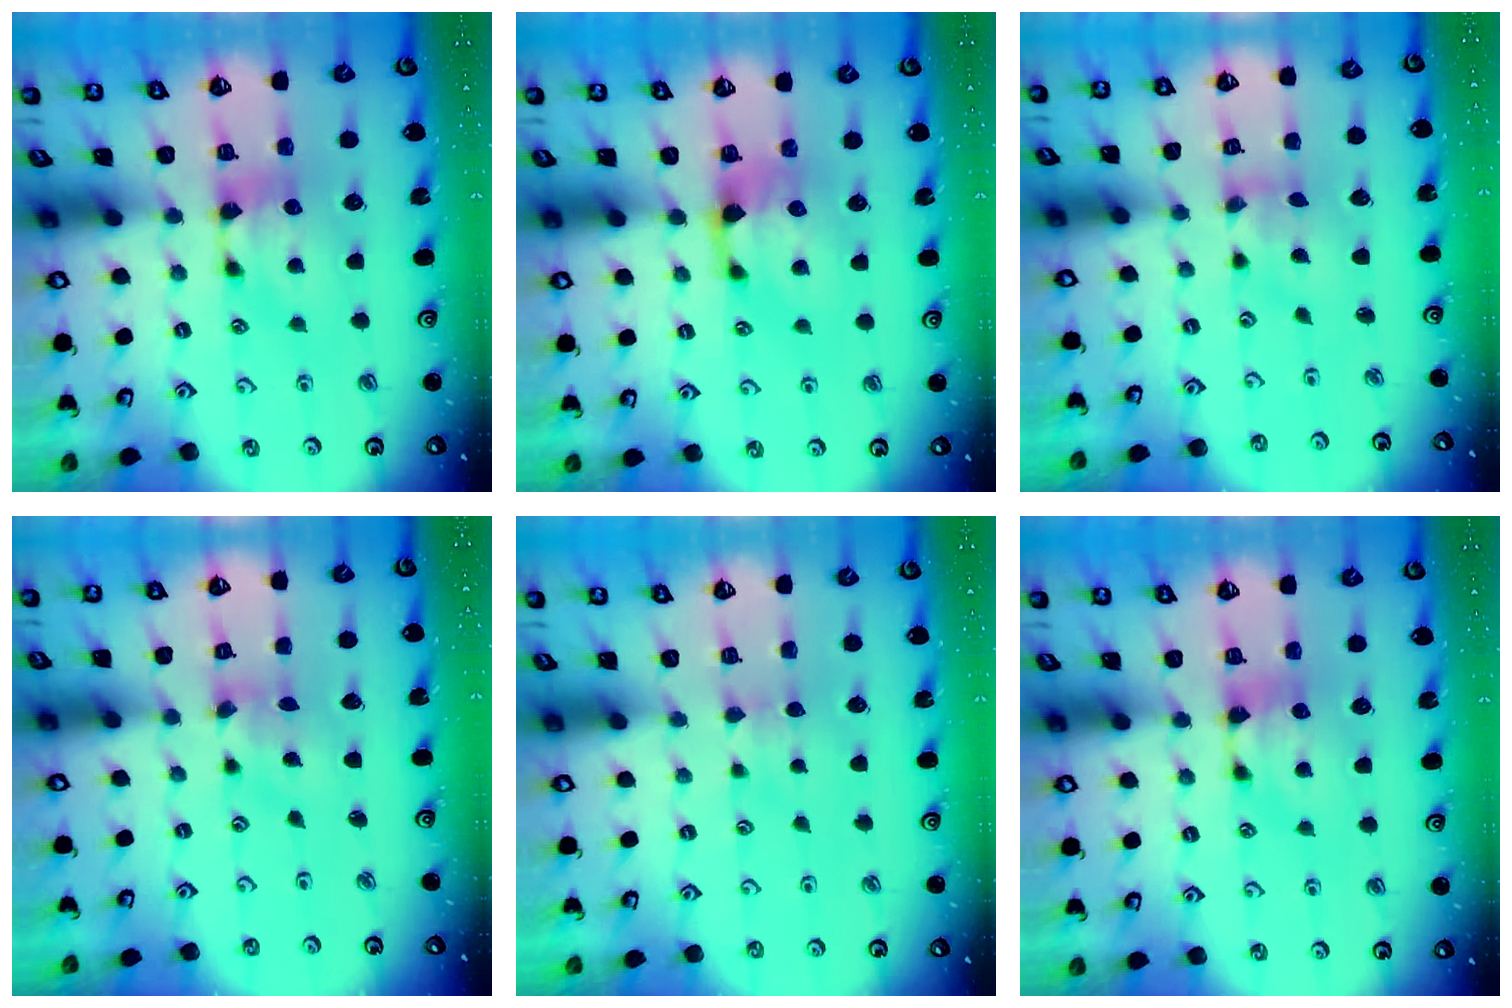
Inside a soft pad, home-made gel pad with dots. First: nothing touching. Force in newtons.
{"total": 1.2, "press": 0.0, "slide": 1.2}
{"total": 1.3, "press": 0.3, "slide": 1.2}
{"total": 1.2, "press": 0.2, "slide": 1.1}
{"total": 2.9, "press": 2.9, "slide": 0.4}
{"total": 0.0}